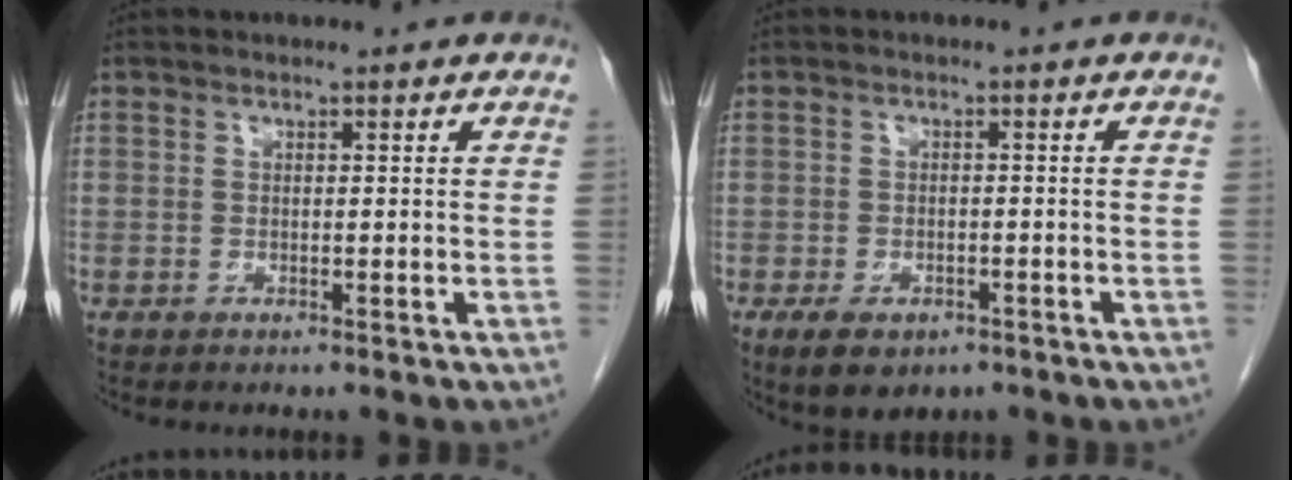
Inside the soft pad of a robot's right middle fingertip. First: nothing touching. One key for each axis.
{"total": 6.2, "fx": -3.9, "fy": 3.3, "fz": 3.4, "tx": -0.056, "ty": -0.004, "tz": -0.055}